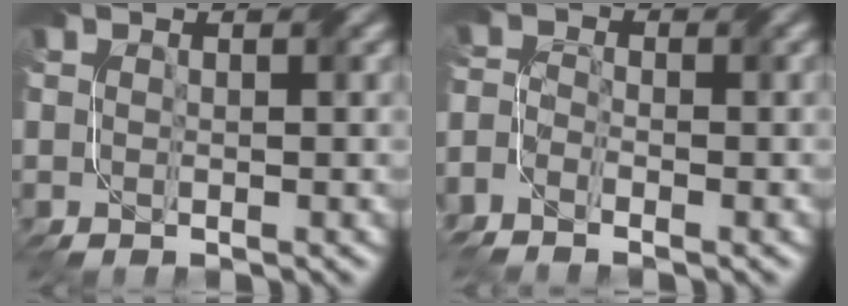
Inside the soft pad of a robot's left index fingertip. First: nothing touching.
{"total": 3.6, "force": [-3.5, 0.7, 0.3], "torque": [-0.009, -0.002, -0.045]}